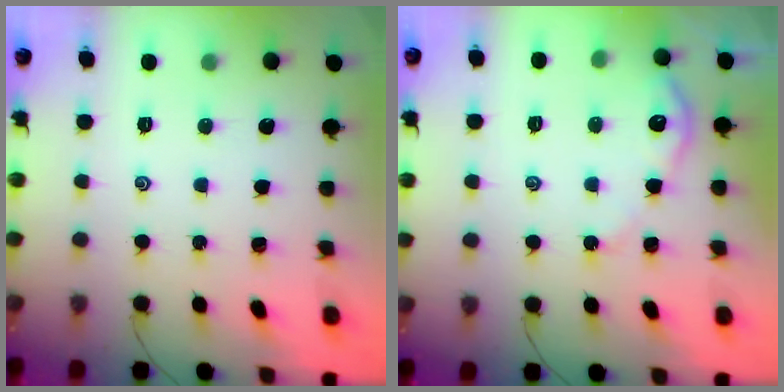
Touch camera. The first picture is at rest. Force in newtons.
{"total": 4.6, "press": 4.6, "slide": 0.4}